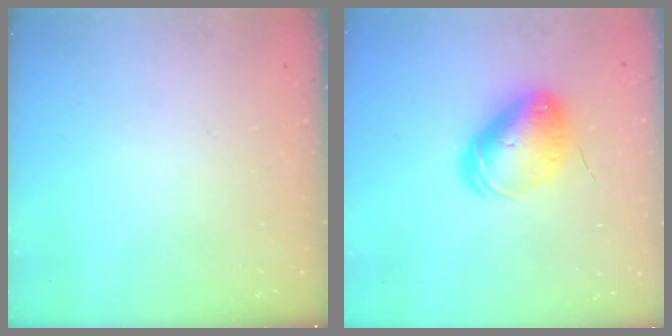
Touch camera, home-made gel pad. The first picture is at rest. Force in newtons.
{"total": 10.1, "press": 9.9, "slide": 2.0}